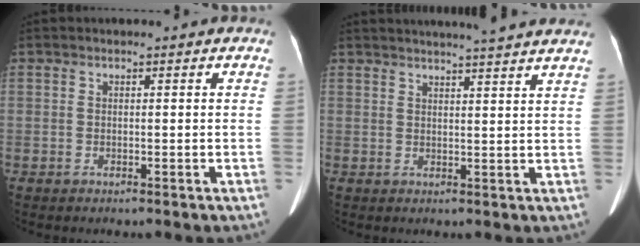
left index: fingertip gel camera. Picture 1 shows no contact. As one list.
[{"total": 12.9, "force": [11.6, -0.4, 5.5], "torque": [-0.082, 0.004, 0.133]}]